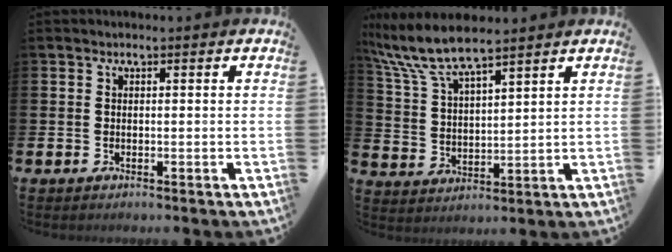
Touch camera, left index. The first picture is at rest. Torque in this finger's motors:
{"motor_torque": [0.10, -0.29, 0.95, 0.21]}